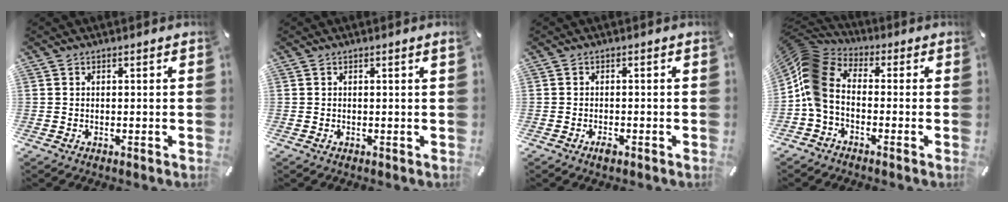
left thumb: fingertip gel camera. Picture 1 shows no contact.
{"total": 0.8, "force": [0.1, -0.1, 0.7], "torque": [-0.013, -0.002, 0.001]}
{"total": 1.7, "force": [-1.1, 0.7, 1.1], "torque": [-0.029, -0.001, -0.023]}
{"total": 10.4, "force": [-2.5, 7.6, 6.7], "torque": [-0.167, 0.012, -0.054]}